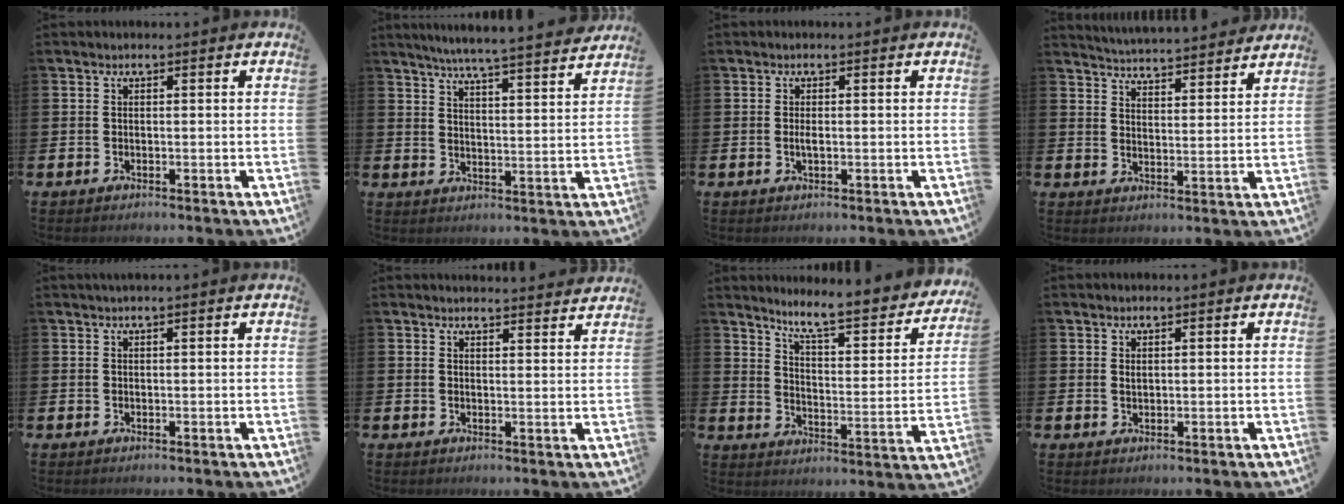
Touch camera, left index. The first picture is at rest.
{"total": 6.4, "force": [6.1, -0.5, 1.8], "torque": [-0.045, -0.045, 0.104]}
{"total": 1.2, "force": [-0.1, 0.4, 1.1], "torque": [-0.016, 0.000, -0.003]}
{"total": 5.1, "force": [5.1, 0.0, -0.1], "torque": [-0.008, -0.046, 0.088]}
{"total": 0.7, "force": [0.5, -0.1, 0.5], "torque": [-0.014, 0.005, 0.010]}
{"total": 2.6, "force": [2.6, 0.0, -0.2], "torque": [0.013, -0.023, 0.045]}
{"total": 7.8, "force": [7.0, 1.1, 3.1], "torque": [-0.080, -0.059, 0.114]}
{"total": 0.8, "force": [0.6, 0.3, 0.3], "torque": [0.007, -0.002, 0.008]}